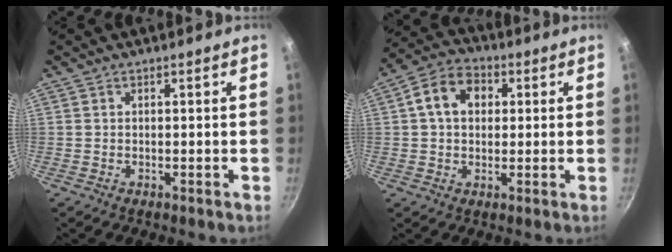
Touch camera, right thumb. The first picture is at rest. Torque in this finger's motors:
{"motor_torque": [0.21, 2.25, 0.54, -0.57, 0.04]}